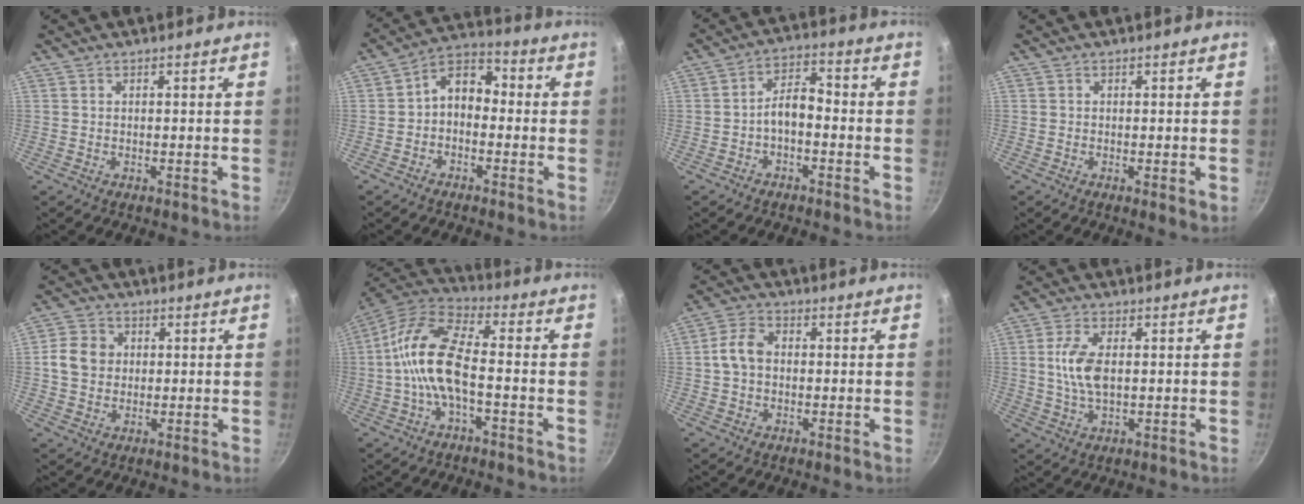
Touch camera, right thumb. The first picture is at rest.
{"total": 8.0, "force": [-0.8, 5.6, 5.7], "torque": [-0.064, 0.036, -0.034]}
{"total": 6.0, "force": [-1.6, 3.3, 4.7], "torque": [-0.074, 0.034, -0.037]}
{"total": 1.9, "force": [-0.4, 0.4, 1.8], "torque": [-0.032, -0.008, -0.008]}
{"total": 7.2, "force": [0.6, 6.1, 3.6], "torque": [-0.052, 0.008, 0.006]}
{"total": 13.6, "force": [-1.8, 5.7, 12.3], "torque": [-0.257, 0.040, -0.042]}
{"total": 5.9, "force": [0.0, 4.3, 4.0], "torque": [-0.074, 0.019, -0.007]}
{"total": 7.5, "force": [0.7, 3.7, 6.4], "torque": [-0.137, -0.001, 0.014]}